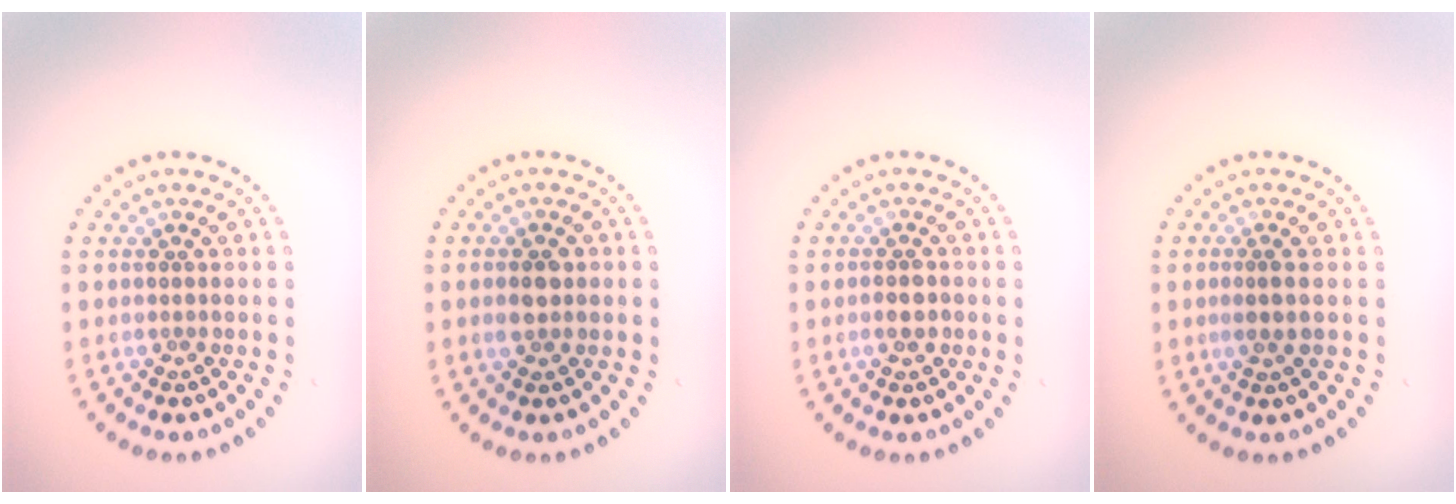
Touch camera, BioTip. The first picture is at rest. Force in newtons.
{"total": 1.7, "press": 1.7, "slide": 0.2}
{"total": 1.7, "press": 1.7, "slide": 0.1}
{"total": 1.2, "press": 0.9, "slide": 0.8}